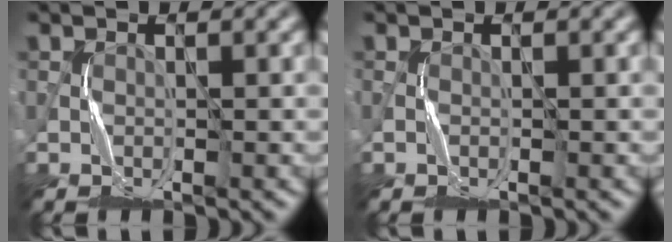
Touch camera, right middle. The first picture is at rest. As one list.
[{"total": 0.0}]